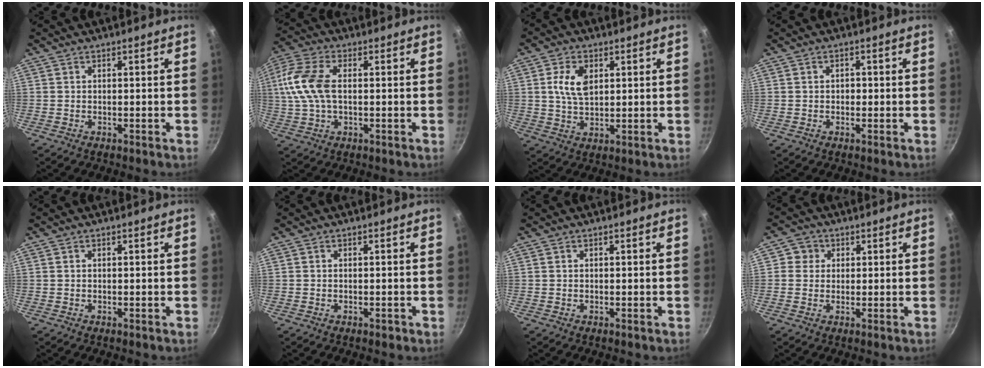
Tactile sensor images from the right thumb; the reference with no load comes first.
{"total": 11.8, "force": [1.1, 6.7, 9.6], "torque": [-0.205, 0.018, 0.011]}
{"total": 6.9, "force": [1.9, 4.2, 5.1], "torque": [-0.090, -0.007, 0.035]}
{"total": 1.1, "force": [-0.2, 0.9, 0.6], "torque": [-0.005, 0.005, -0.004]}
{"total": 0.0}
{"total": 0.8, "force": [-0.4, 0.4, 0.5], "torque": [-0.007, 0.004, -0.005]}
{"total": 0.0}
{"total": 3.5, "force": [0.7, 3.4, 0.5], "torque": [0.024, 0.001, 0.003]}